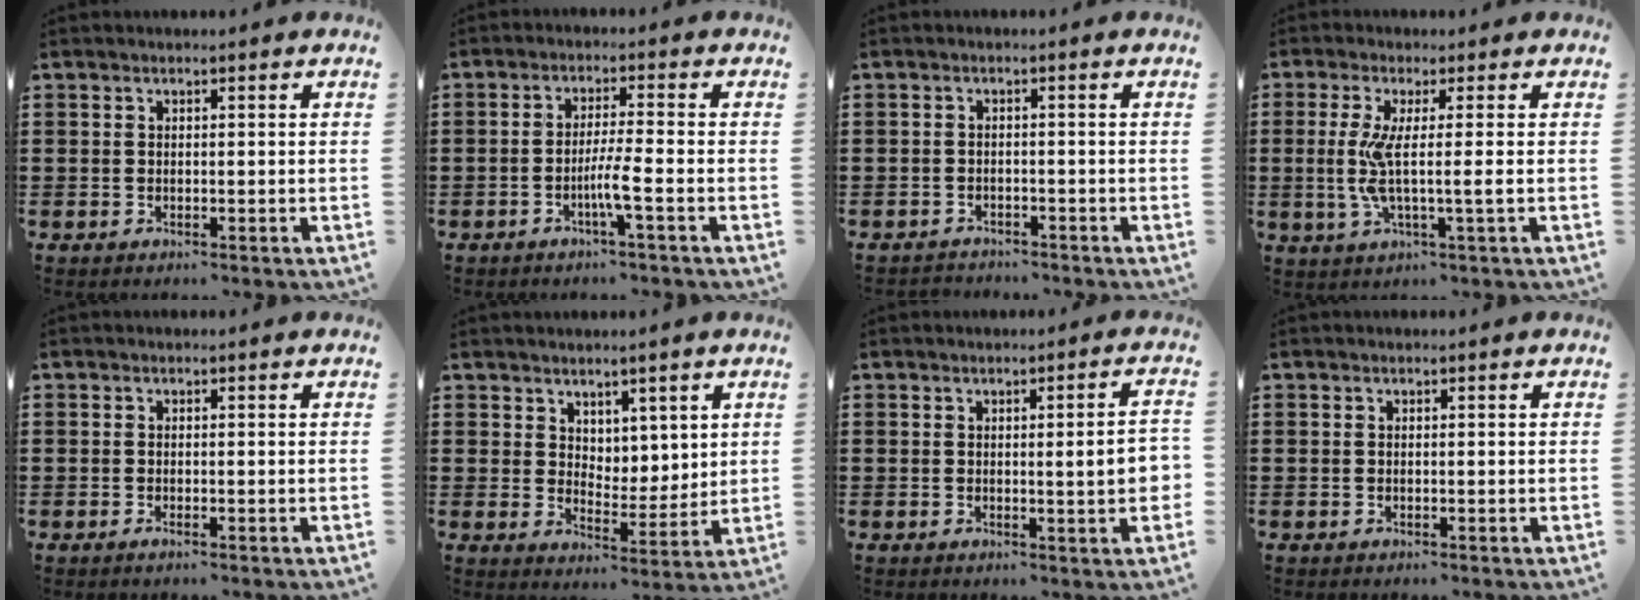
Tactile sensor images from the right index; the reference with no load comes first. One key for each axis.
{"total": 4.5, "fx": -1.9, "fy": -0.3, "fz": 4.0, "tx": -0.078, "ty": -0.011, "tz": -0.038}
{"total": 1.6, "fx": -1.5, "fy": 0.3, "fz": 0.0, "tx": -0.006, "ty": 0.001, "tz": -0.034}
{"total": 6.6, "fx": 0.0, "fy": -0.2, "fz": 6.6, "tx": -0.144, "ty": -0.020, "tz": -0.009}
{"total": 0.5, "fx": -0.3, "fy": 0.0, "fz": 0.5, "tx": -0.009, "ty": -0.004, "tz": -0.004}
{"total": 4.8, "fx": 3.9, "fy": 2.8, "fz": 0.0, "tx": -0.019, "ty": -0.004, "tz": 0.073}
{"total": 4.8, "fx": 0.0, "fy": 0.4, "fz": 4.8, "tx": -0.065, "ty": -0.013, "tz": -0.003}
{"total": 0.0}